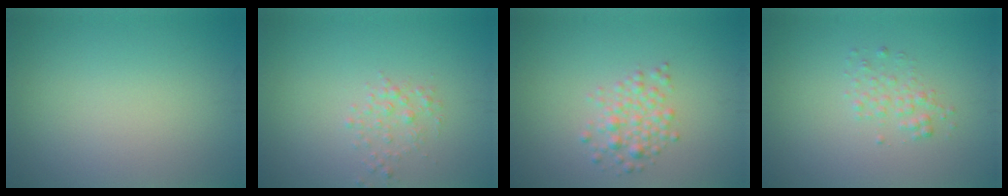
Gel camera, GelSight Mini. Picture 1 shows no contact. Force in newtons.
{"total": 1.5, "press": 1.5, "slide": 0.0}
{"total": 2.5, "press": 2.5, "slide": 0.1}
{"total": 1.5, "press": 1.5, "slide": 0.0}